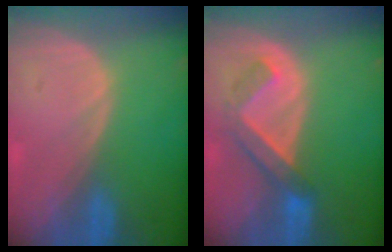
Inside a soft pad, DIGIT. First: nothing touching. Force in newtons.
{"total": 5.1, "press": 5.1, "slide": 0.6}